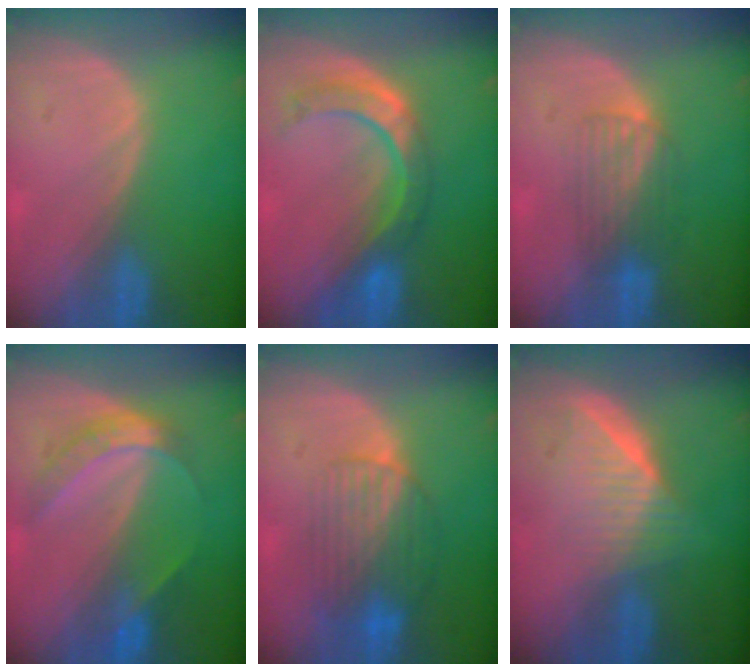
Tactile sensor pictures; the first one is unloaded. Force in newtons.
{"total": 8.5, "press": 7.2, "slide": 4.5}
{"total": 4.3, "press": 4.2, "slide": 1.1}
{"total": 6.2, "press": 5.3, "slide": 3.2}
{"total": 8.2, "press": 7.3, "slide": 3.9}
{"total": 6.5, "press": 5.9, "slide": 2.9}